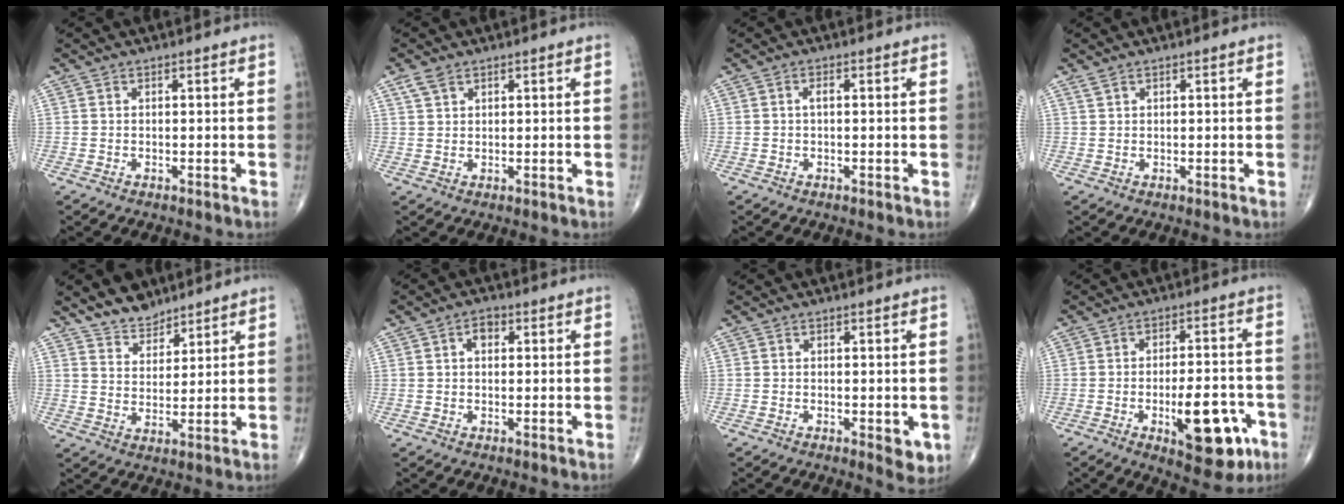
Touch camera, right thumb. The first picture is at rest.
{"total": 2.6, "force": [1.7, 1.5, 1.4], "torque": [-0.028, 0.004, 0.038]}
{"total": 1.1, "force": [0.0, 0.5, 1.0], "torque": [-0.018, 0.002, -0.003]}
{"total": 0.9, "force": [0.7, 0.4, 0.4], "torque": [-0.008, 0.008, 0.016]}
{"total": 6.8, "force": [5.8, 3.1, 1.7], "torque": [-0.004, -0.042, 0.109]}
{"total": 2.8, "force": [0.8, 1.9, 2.0], "torque": [-0.023, 0.006, 0.009]}
{"total": 3.9, "force": [-1.1, 1.7, 3.4], "torque": [-0.030, -0.006, -0.013]}
{"total": 14.2, "force": [-5.4, 5.9, 11.8], "torque": [-0.139, 0.023, -0.068]}